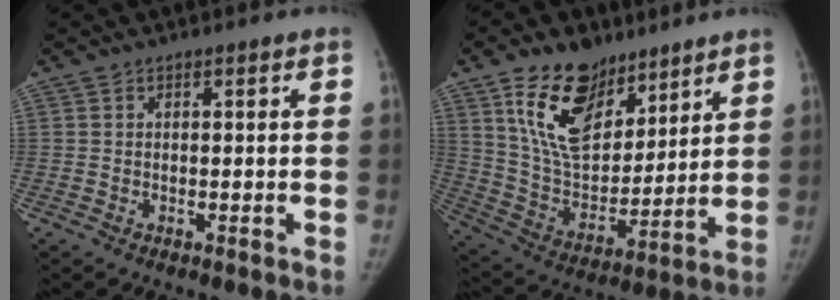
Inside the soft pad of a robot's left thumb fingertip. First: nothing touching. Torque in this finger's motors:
{"motor_torque": [0.31, 0.37, 1.58, -1.18, 0.15]}